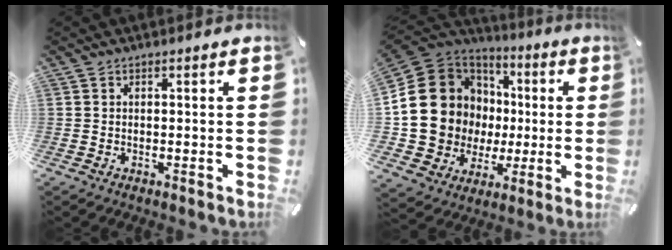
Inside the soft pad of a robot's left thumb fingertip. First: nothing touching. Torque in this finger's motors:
{"motor_torque": [2.08, 2.63, 2.35, -0.42, 0.27]}